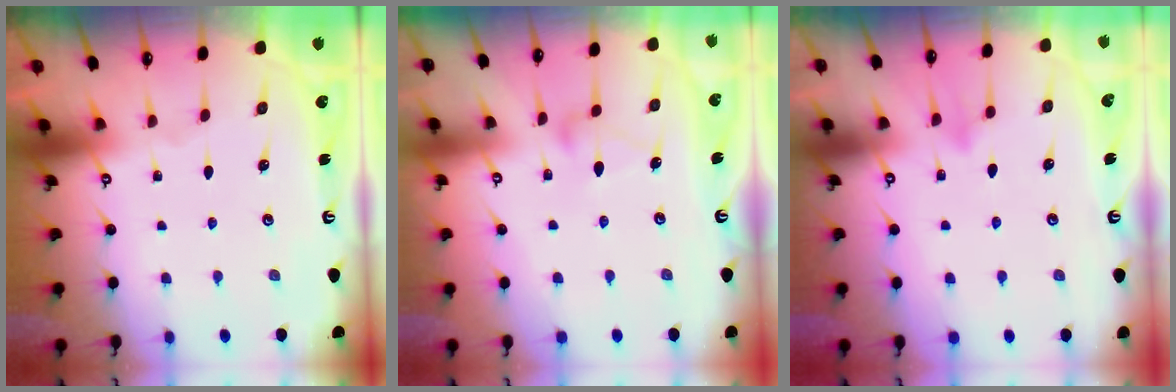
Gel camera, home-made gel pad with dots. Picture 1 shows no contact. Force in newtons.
{"total": 6.6, "press": 6.6, "slide": 0.3}
{"total": 5.7, "press": 5.5, "slide": 1.4}